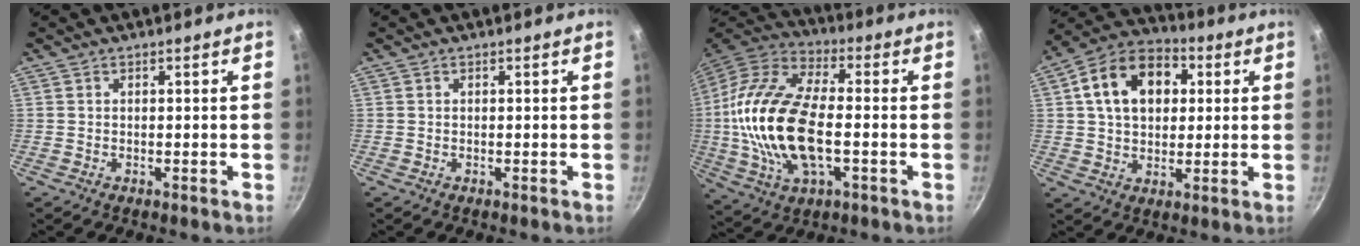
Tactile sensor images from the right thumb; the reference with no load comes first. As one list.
[{"total": 0.0}, {"total": 22.4, "force": [-1.8, 11.3, 19.2], "torque": [-0.383, 0.026, -0.043]}, {"total": 15.5, "force": [3.7, 10.9, 10.3], "torque": [-0.147, 0.019, 0.048]}]